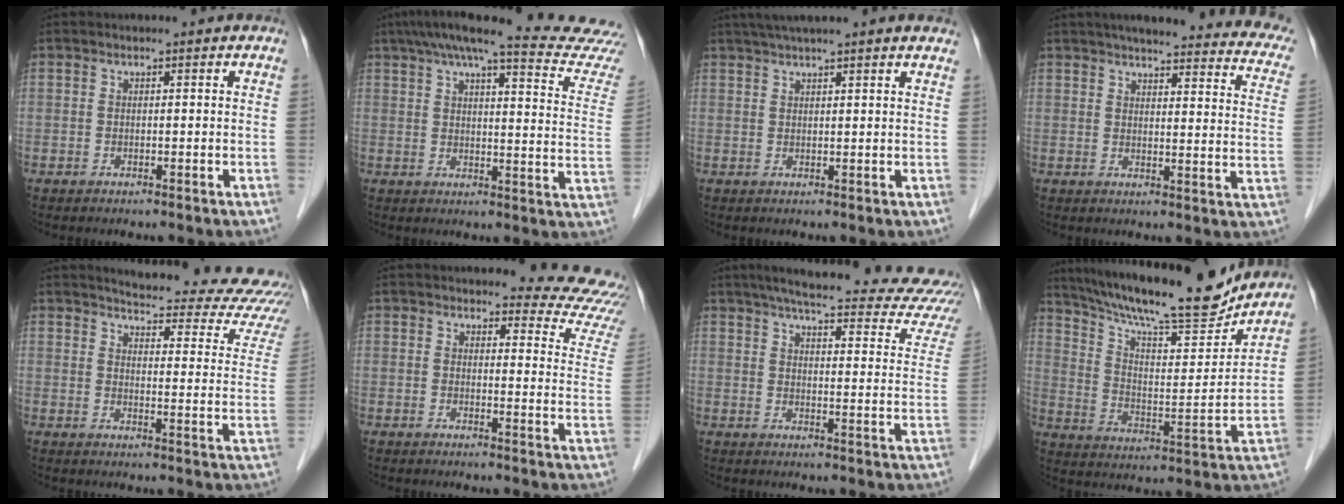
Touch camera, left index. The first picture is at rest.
{"total": 21.3, "force": [19.5, -0.8, 8.7], "torque": [-0.123, -0.054, 0.232]}
{"total": 9.6, "force": [8.0, -0.2, 5.2], "torque": [-0.084, 0.038, 0.103]}
{"total": 23.4, "force": [20.1, 3.7, 11.3], "torque": [-0.131, -0.016, 0.217]}
{"total": 20.7, "force": [19.8, 2.9, 5.2], "torque": [-0.044, -0.087, 0.209]}
{"total": 11.1, "force": [11.0, 1.1, 1.1], "torque": [0.014, -0.080, 0.090]}
{"total": 27.0, "force": [24.2, 3.5, 11.4], "torque": [-0.147, -0.046, 0.277]}
{"total": 20.3, "force": [18.3, 2.2, 8.6], "torque": [-0.155, -0.011, 0.282]}